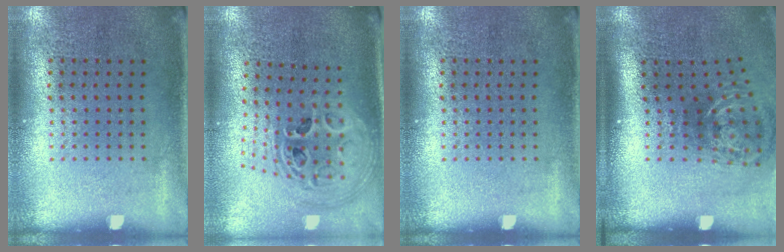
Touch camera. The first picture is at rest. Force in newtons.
{"total": 2.6, "press": 1.9, "slide": 1.8}
{"total": 0.0}
{"total": 1.8, "press": 1.2, "slide": 1.3}